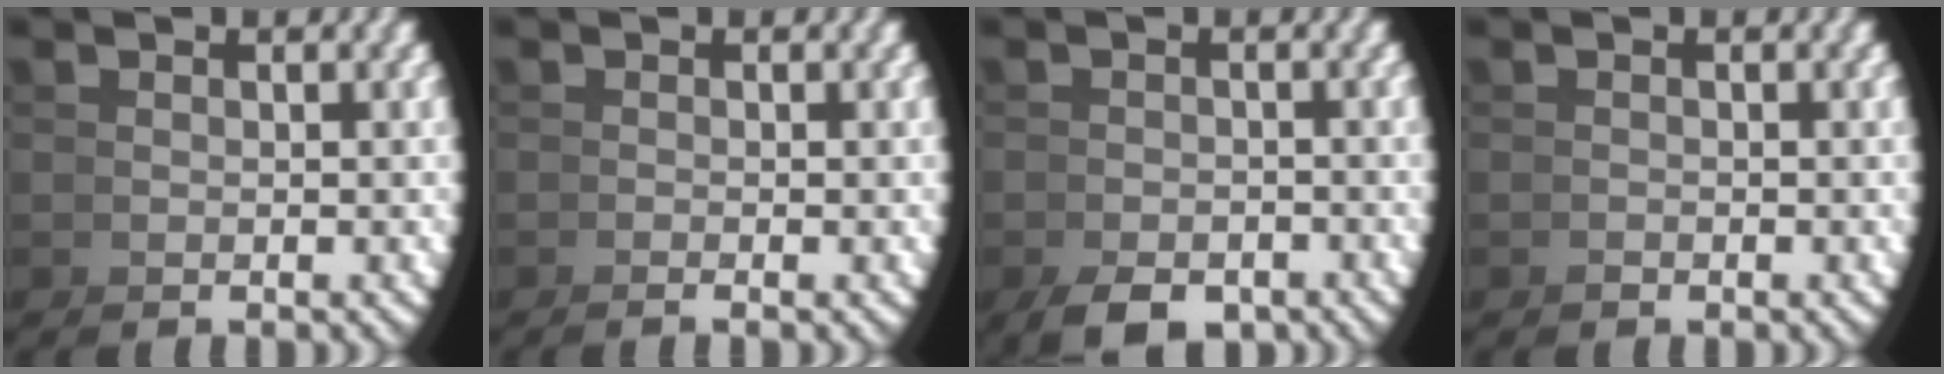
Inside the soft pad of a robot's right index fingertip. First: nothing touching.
{"total": 1.1, "force": [-0.6, -0.9, 0.0], "torque": [0.004, 0.006, -0.016]}
{"total": 2.6, "force": [-2.4, 0.7, 0.8], "torque": [-0.001, -0.012, -0.034]}
{"total": 1.2, "force": [-0.5, -1.0, -0.4], "torque": [0.014, 0.004, -0.012]}